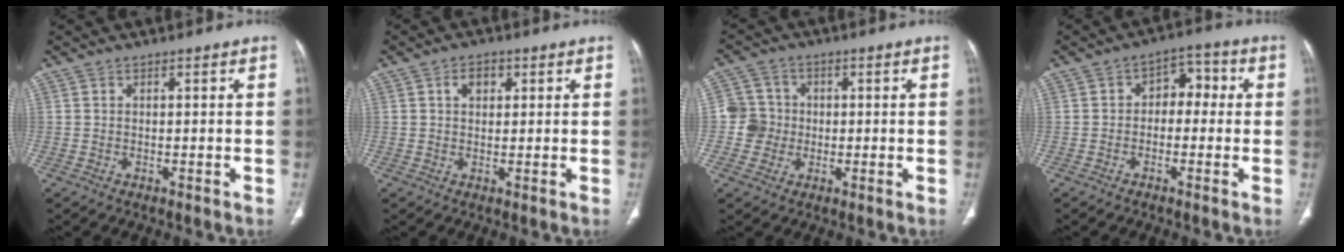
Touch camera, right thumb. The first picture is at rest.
{"total": 3.3, "force": [1.2, 2.3, 2.0], "torque": [-0.022, 0.002, 0.018]}
{"total": 5.8, "force": [-0.5, 5.8, 0.7], "torque": [0.017, 0.012, -0.016]}
{"total": 5.8, "force": [-0.1, 4.1, 4.1], "torque": [-0.023, 0.029, -0.016]}